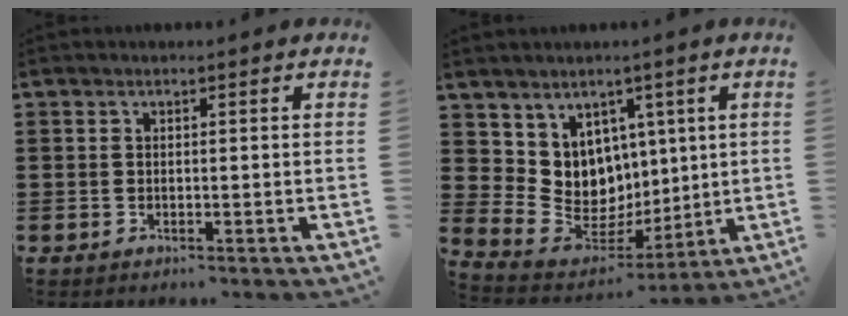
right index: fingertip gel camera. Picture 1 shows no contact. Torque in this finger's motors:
{"motor_torque": [0.91, 0.89, 0.30, 0.09]}